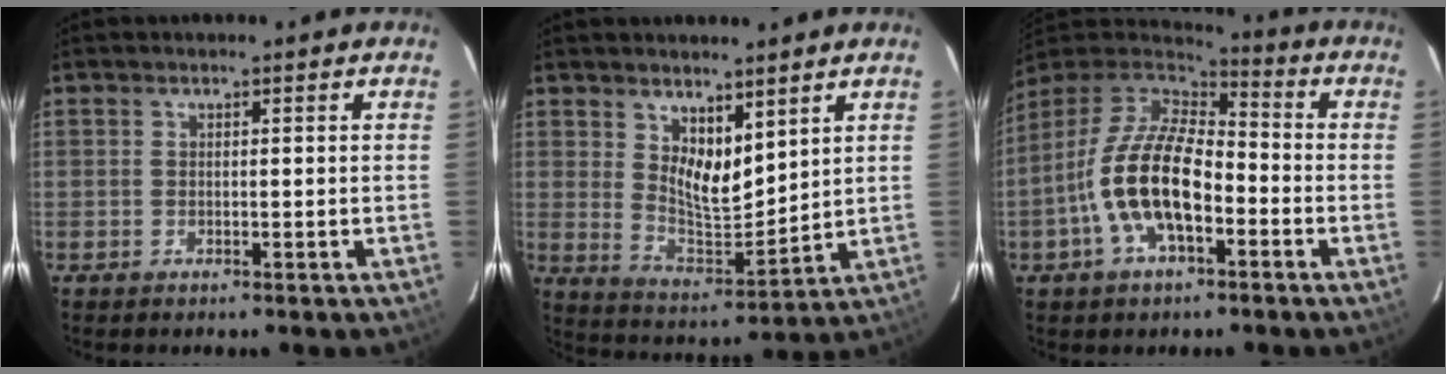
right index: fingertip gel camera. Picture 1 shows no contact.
{"total": 8.7, "force": [4.9, 4.2, 5.9], "torque": [-0.089, -0.010, 0.099]}
{"total": 16.2, "force": [-4.9, 7.5, 13.5], "torque": [-0.274, 0.000, -0.095]}